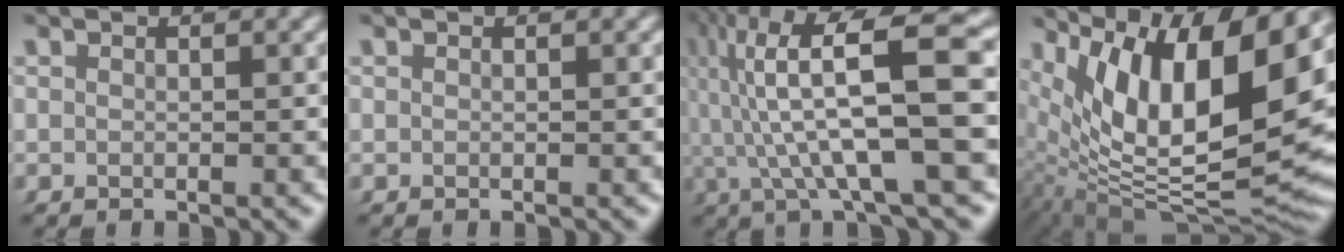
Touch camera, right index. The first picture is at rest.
{"total": 0.0}
{"total": 11.3, "force": [1.8, 4.3, 10.3], "torque": [-0.172, 0.007, 0.029]}
{"total": 18.0, "force": [2.6, 9.6, 14.9], "torque": [-0.233, -0.014, 0.049]}